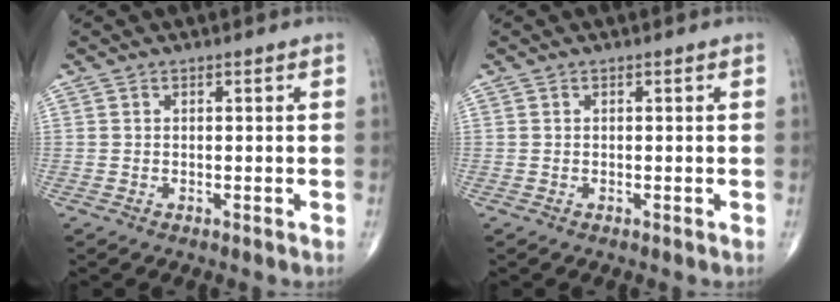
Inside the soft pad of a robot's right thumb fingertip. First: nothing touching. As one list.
[{"total": 0.0}]